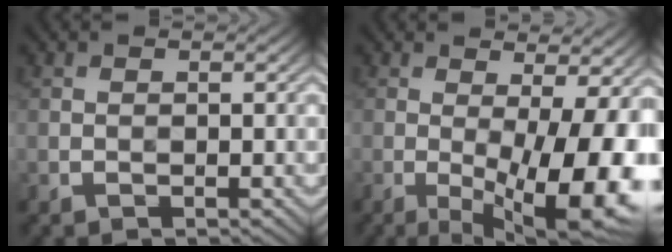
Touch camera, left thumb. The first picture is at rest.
{"total": 13.9, "force": [-2.1, 4.7, 12.9], "torque": [-0.167, -0.008, -0.018]}